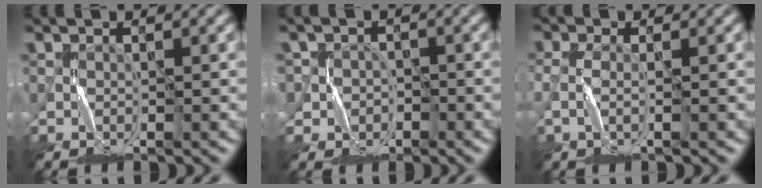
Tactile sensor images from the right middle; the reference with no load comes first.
{"total": 3.2, "force": [-0.5, 3.1, 0.1], "torque": [0.005, 0.012, -0.024]}
{"total": 1.1, "force": [-0.4, 0.4, 0.9], "torque": [-0.025, 0.003, -0.010]}